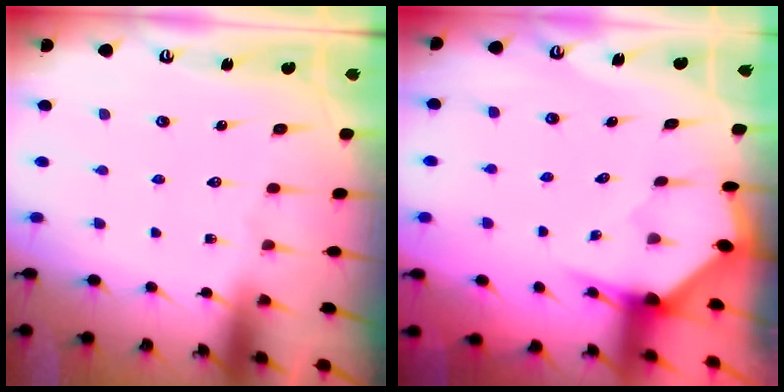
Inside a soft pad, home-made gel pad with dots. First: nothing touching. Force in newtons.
{"total": 3.3, "press": 3.3, "slide": 0.3}